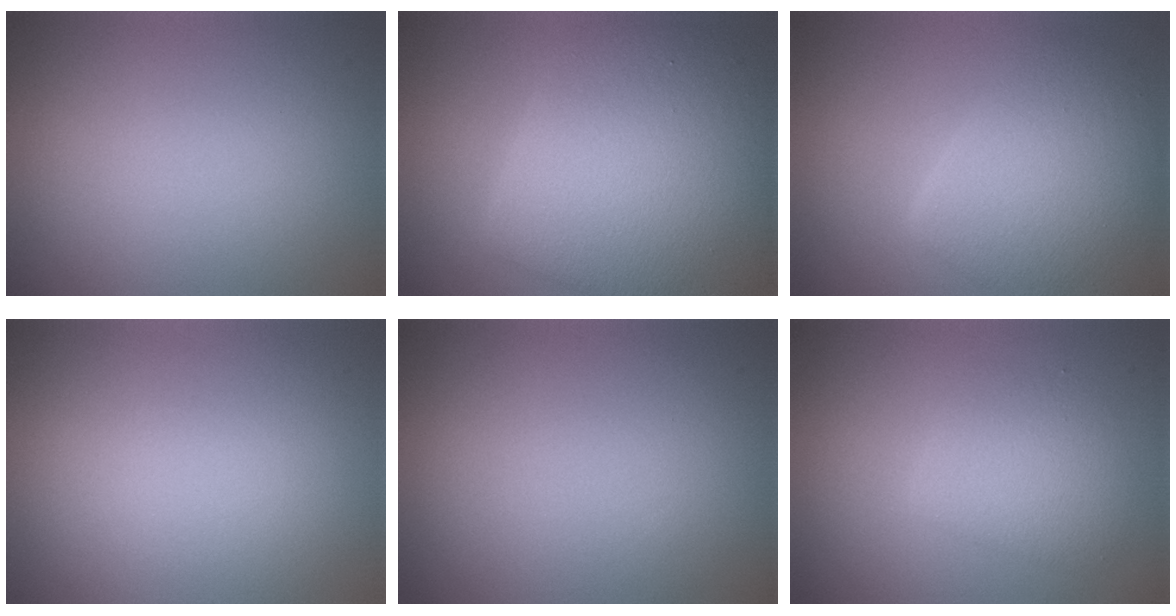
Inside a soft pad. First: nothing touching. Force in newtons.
{"total": 10.7, "press": 10.7, "slide": 0.3}
{"total": 6.1, "press": 6.1, "slide": 0.4}
{"total": 0.0}
{"total": 0.0}
{"total": 2.8, "press": 2.8, "slide": 0.1}